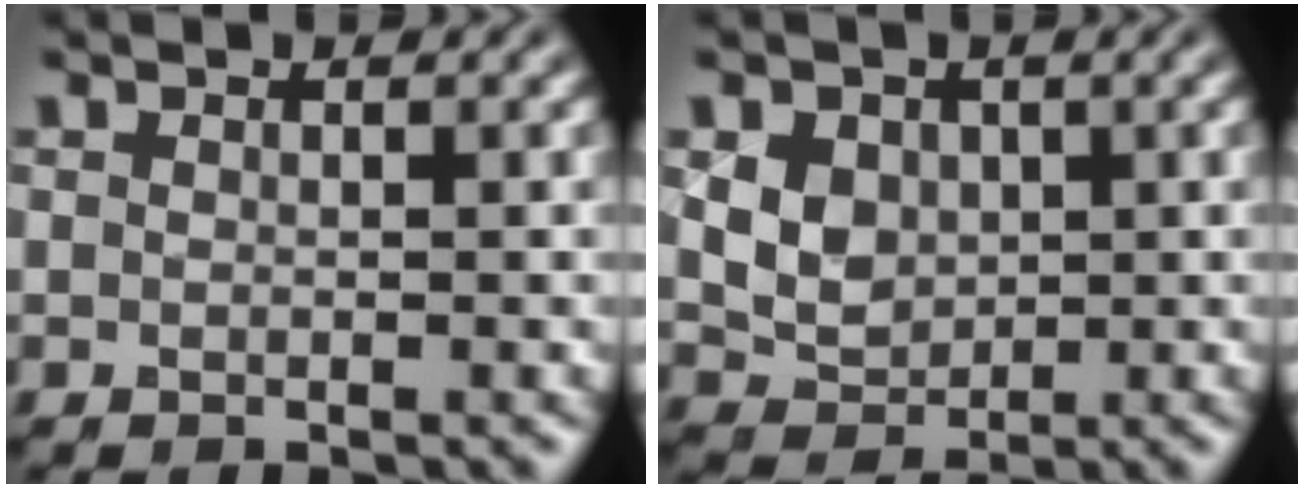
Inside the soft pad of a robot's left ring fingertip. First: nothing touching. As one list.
[{"total": 4.9, "force": [1.3, 3.9, 2.5], "torque": [-0.056, 0.009, 0.023]}]